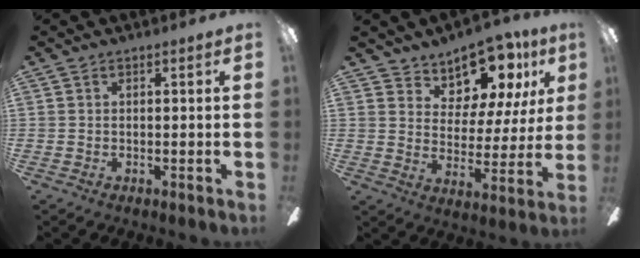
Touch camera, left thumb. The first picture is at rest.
{"total": 13.4, "force": [10.7, 6.1, 5.3], "torque": [-0.090, -0.079, 0.191]}